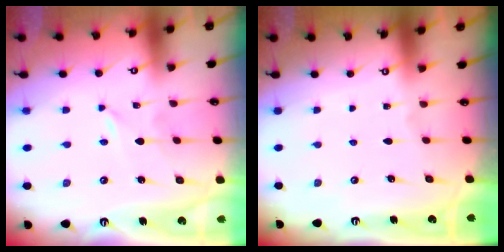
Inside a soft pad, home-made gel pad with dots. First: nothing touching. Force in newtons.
{"total": 0.0}